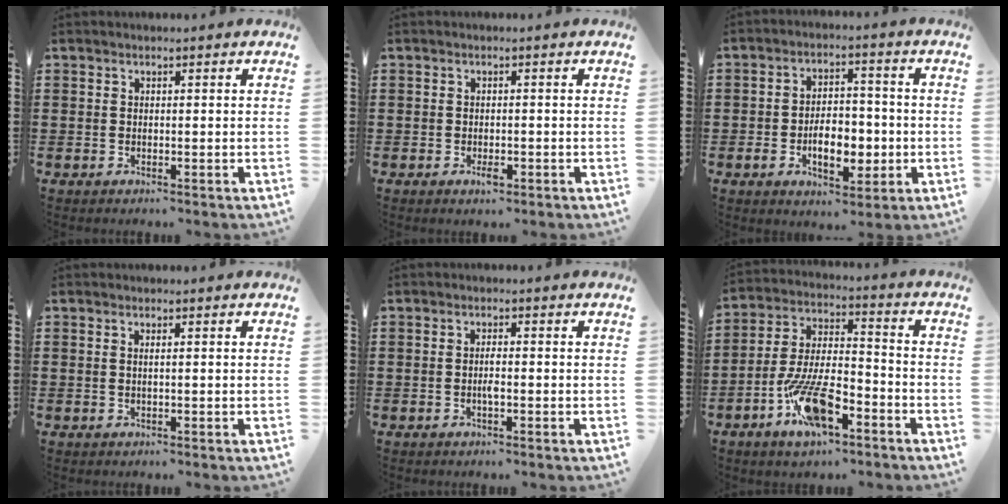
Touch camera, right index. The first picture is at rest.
{"total": 1.4, "force": [-0.6, 0.6, 1.1], "torque": [-0.022, -0.003, -0.011]}
{"total": 8.0, "force": [-2.2, 4.5, 6.2], "torque": [-0.099, 0.007, -0.042]}
{"total": 0.7, "force": [0.1, 0.0, 0.7], "torque": [-0.014, -0.002, 0.002]}
{"total": 1.7, "force": [-0.4, 0.4, 1.6], "torque": [-0.041, -0.001, -0.011]}
{"total": 11.7, "force": [-6.1, 4.1, 9.1], "torque": [-0.193, 0.006, -0.112]}